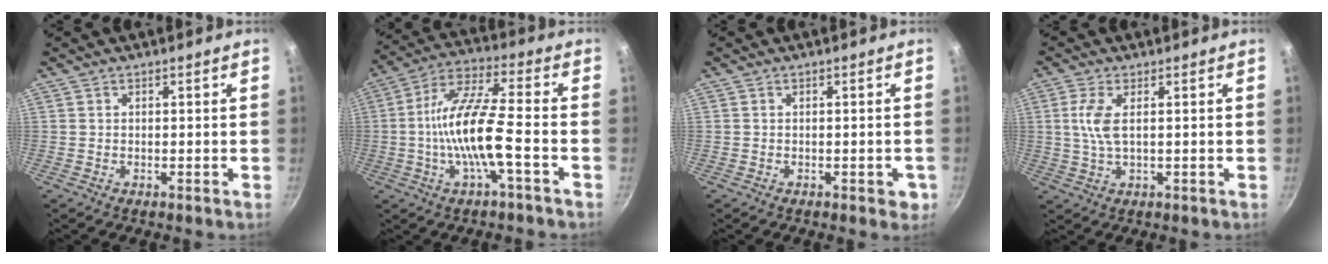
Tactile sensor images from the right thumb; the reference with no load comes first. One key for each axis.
{"total": 13.5, "fx": -3.1, "fy": 3.2, "fz": 12.8, "tx": -0.248, "ty": 0.035, "tz": -0.068}
{"total": 2.5, "fx": -0.8, "fy": 1.3, "fz": 2.0, "tx": -0.008, "ty": 0.004, "tz": -0.010}
{"total": 5.3, "fx": 0.9, "fy": 2.0, "fz": 4.8, "tx": -0.111, "ty": 0.002, "tz": 0.019}